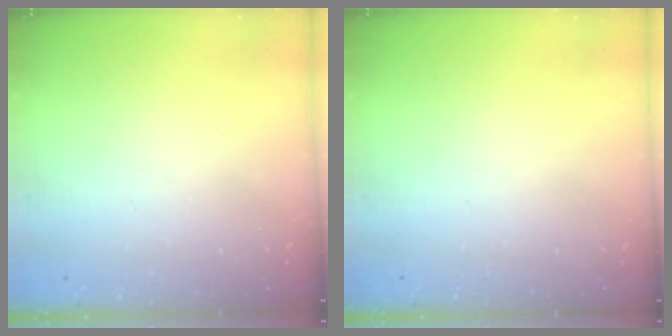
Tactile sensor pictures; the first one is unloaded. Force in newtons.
{"total": 0.0}